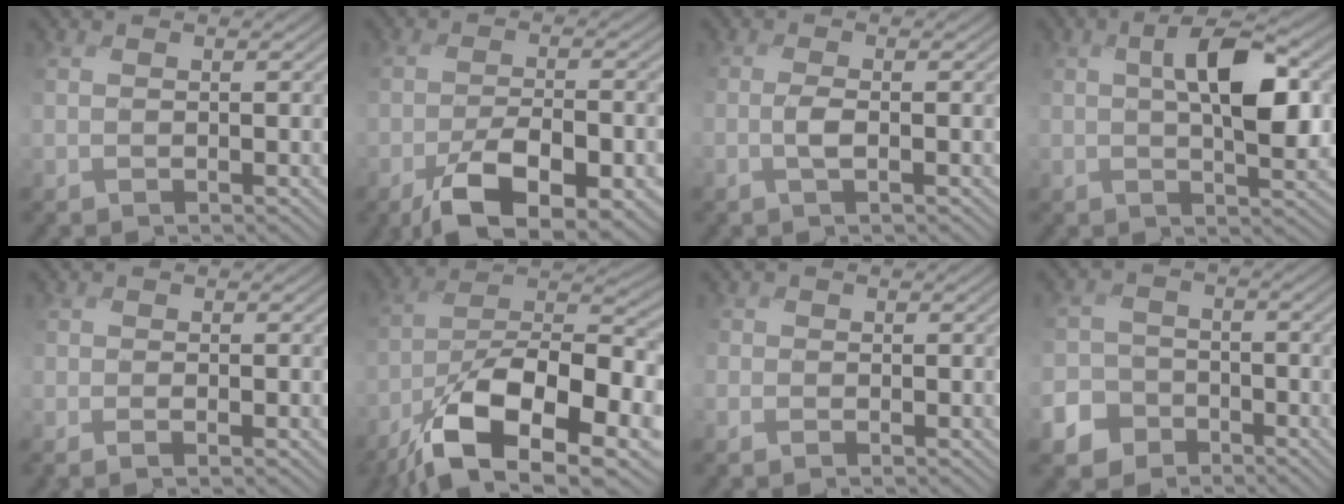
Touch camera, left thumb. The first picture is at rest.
{"total": 9.8, "force": [-5.8, 3.8, 6.9], "torque": [-0.120, -0.015, -0.094]}
{"total": 1.4, "force": [-0.9, 0.0, 1.0], "torque": [-0.023, 0.002, -0.025]}
{"total": 7.7, "force": [1.3, 3.1, 6.9], "torque": [-0.122, 0.004, 0.014]}
{"total": 0.9, "force": [-0.7, 0.4, 0.4], "torque": [-0.005, -0.003, -0.016]}
{"total": 15.8, "force": [-8.9, 6.2, 11.5], "torque": [-0.196, -0.024, -0.165]}
{"total": 1.2, "force": [-0.6, 0.4, -0.9], "torque": [0.024, -0.006, -0.021]}
{"total": 6.3, "force": [-4.4, 4.4, 0.5], "torque": [-0.006, -0.016, -0.099]}